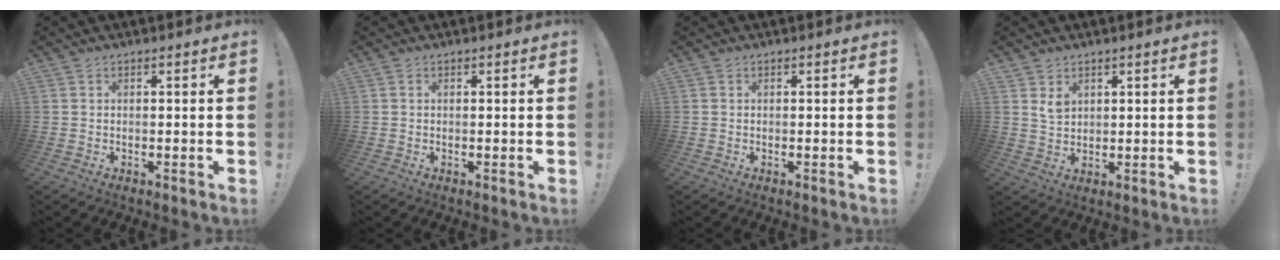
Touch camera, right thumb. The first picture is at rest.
{"total": 0.0}
{"total": 0.0}
{"total": 4.8, "force": [3.0, 3.4, 1.6], "torque": [-0.019, -0.017, 0.057]}